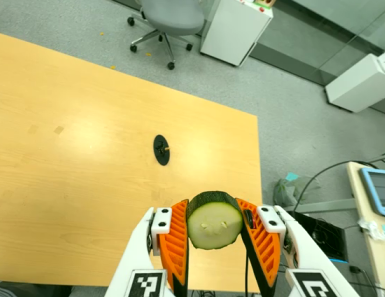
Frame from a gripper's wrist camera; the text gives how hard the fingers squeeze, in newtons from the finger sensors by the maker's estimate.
{"total": 11.5, "left": 11.5, "right": 11.5}